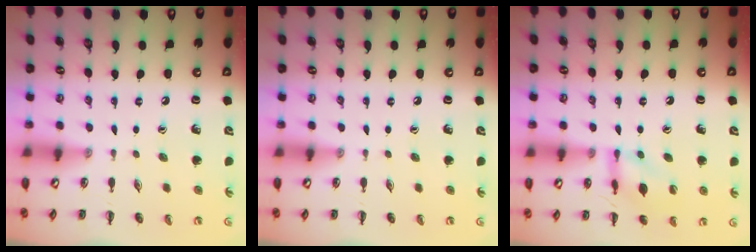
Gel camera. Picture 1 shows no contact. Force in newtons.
{"total": 0.0}
{"total": 13.1, "press": 13.0, "slide": 1.7}